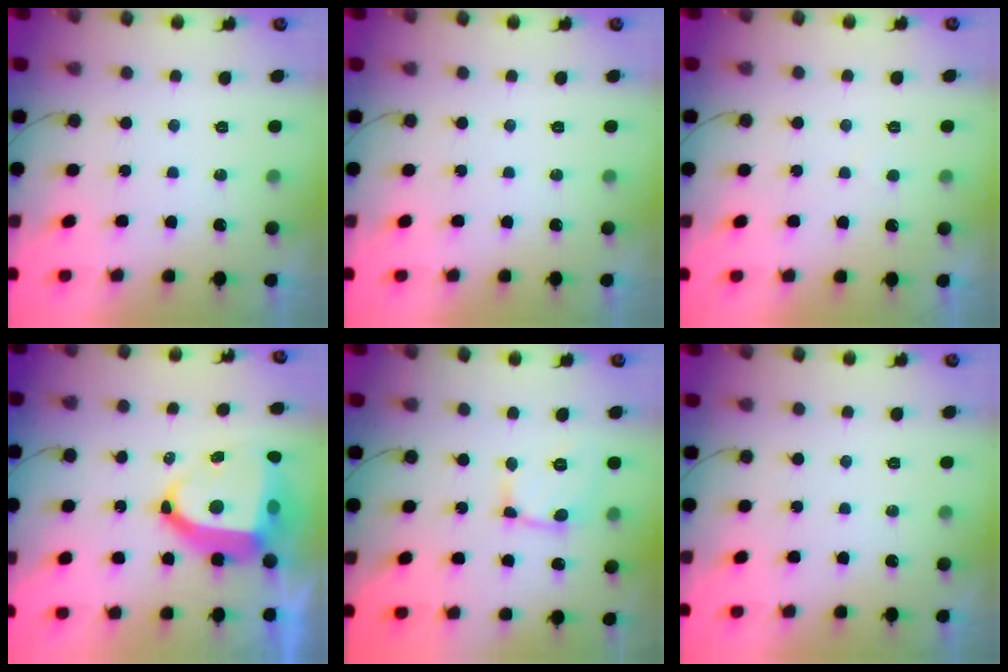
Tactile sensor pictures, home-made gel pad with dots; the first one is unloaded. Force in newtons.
{"total": 0.0}
{"total": 1.9, "press": 1.9, "slide": 0.3}
{"total": 15.2, "press": 15.0, "slide": 2.2}
{"total": 10.2, "press": 10.1, "slide": 0.8}
{"total": 0.0}